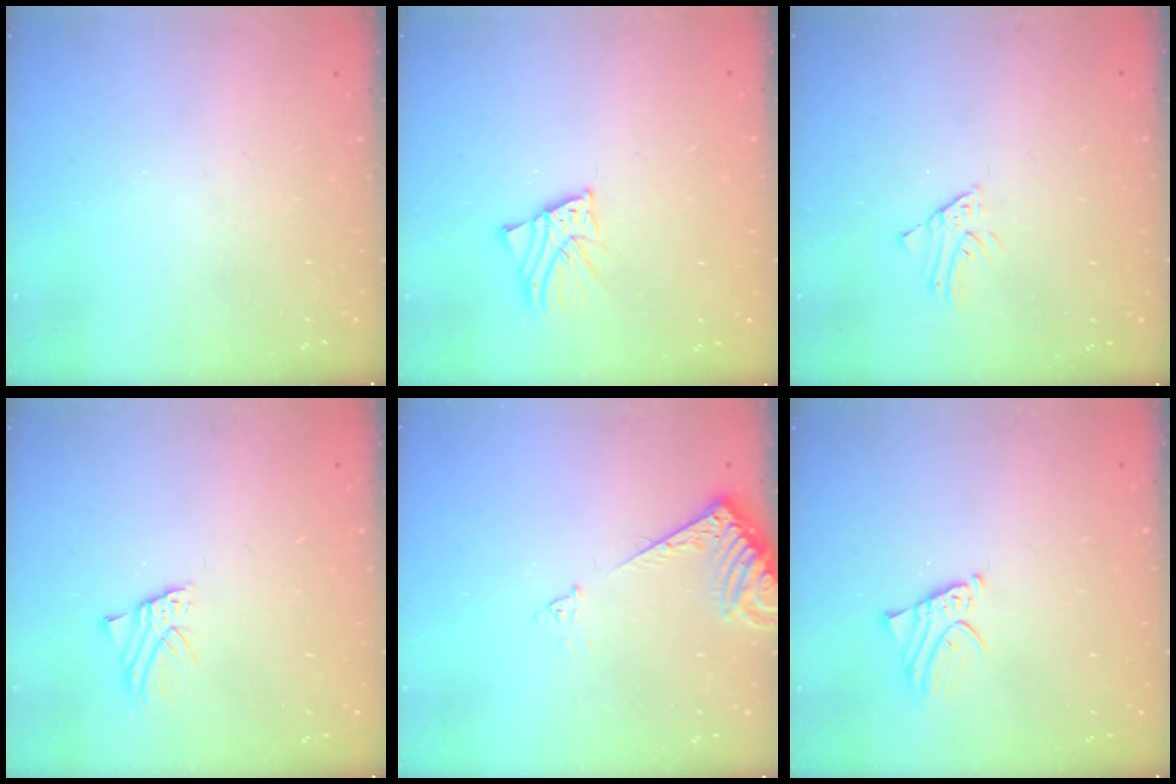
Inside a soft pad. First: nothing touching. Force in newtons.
{"total": 2.6, "press": 2.6, "slide": 0.2}
{"total": 1.6, "press": 1.6, "slide": 0.1}
{"total": 1.8, "press": 1.8, "slide": 0.1}
{"total": 7.3, "press": 7.2, "slide": 0.3}
{"total": 2.4, "press": 2.4, "slide": 0.2}